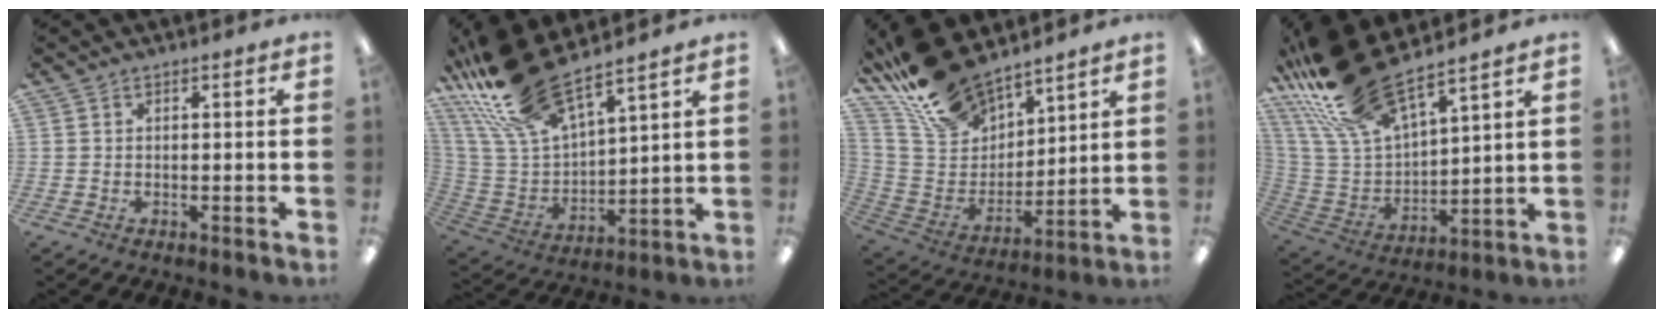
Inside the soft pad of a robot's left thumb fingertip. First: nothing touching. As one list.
[{"total": 21.3, "force": [16.8, 6.5, 11.3], "torque": [-0.251, -0.091, 0.304]}, {"total": 17.7, "force": [15.0, 7.2, 5.9], "torque": [-0.147, -0.094, 0.282]}, {"total": 22.3, "force": [17.6, 6.8, 11.8], "torque": [-0.253, -0.098, 0.315]}]